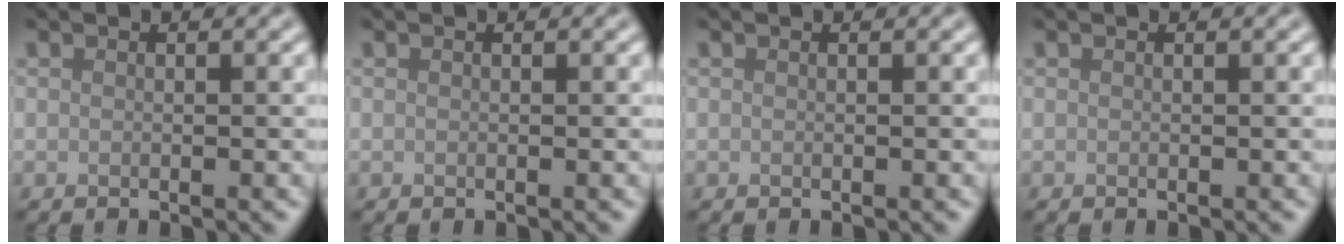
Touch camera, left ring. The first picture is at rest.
{"total": 0.0}
{"total": 0.0}
{"total": 0.0}